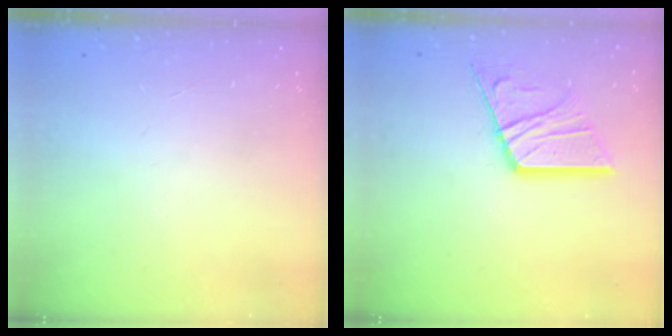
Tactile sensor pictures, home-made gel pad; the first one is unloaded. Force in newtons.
{"total": 15.5, "press": 15.4, "slide": 1.7}